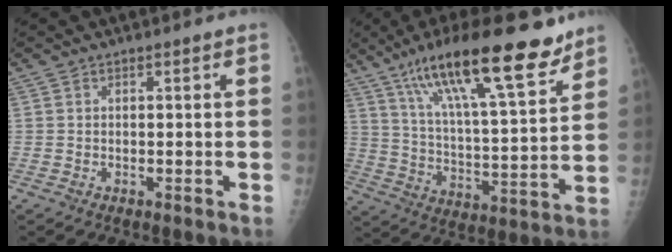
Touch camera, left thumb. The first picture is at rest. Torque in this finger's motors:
{"motor_torque": [1.34, -0.13, 1.73, -1.06, 0.21]}